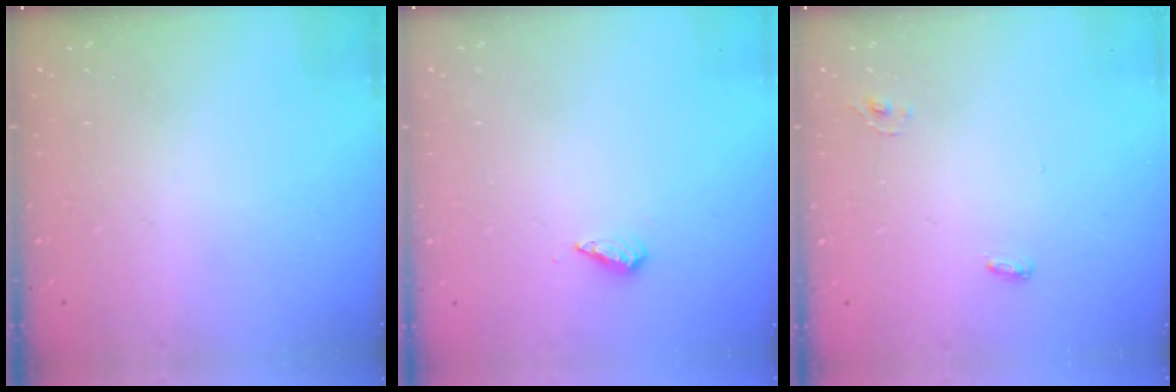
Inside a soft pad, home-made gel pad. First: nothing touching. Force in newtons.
{"total": 4.2, "press": 4.1, "slide": 1.0}
{"total": 4.1, "press": 3.5, "slide": 2.2}